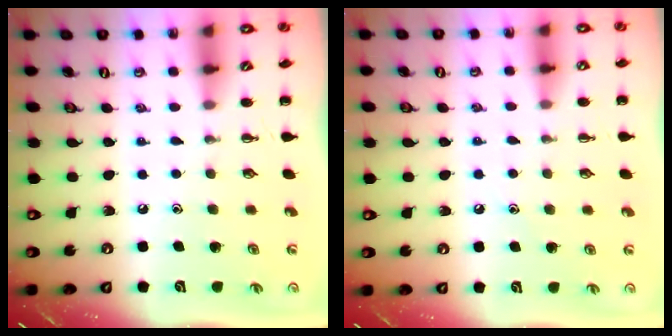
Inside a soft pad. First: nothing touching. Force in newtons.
{"total": 5.8, "press": 5.6, "slide": 1.7}